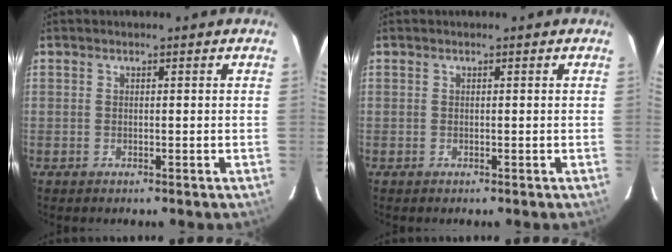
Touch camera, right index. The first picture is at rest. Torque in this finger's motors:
{"motor_torque": [0.00, 0.00, 0.00, 0.00]}